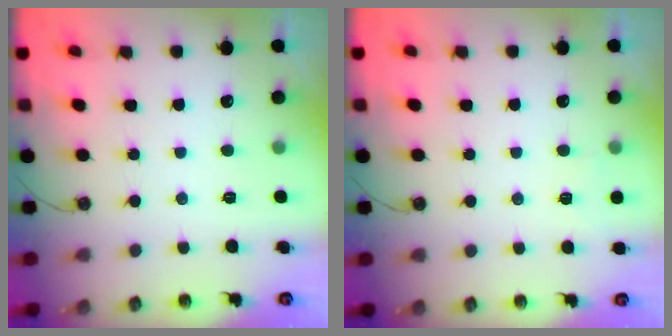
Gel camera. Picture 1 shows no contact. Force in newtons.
{"total": 3.5, "press": 2.7, "slide": 2.3}